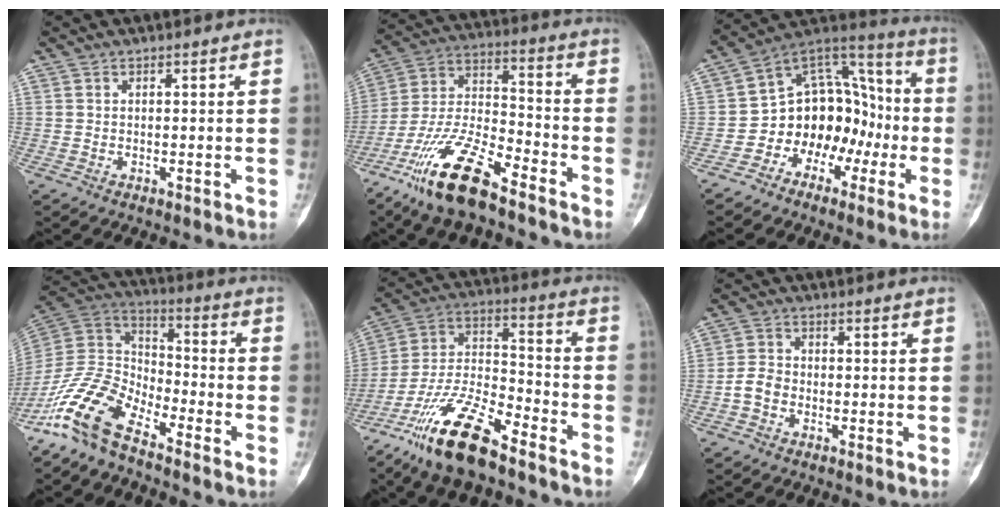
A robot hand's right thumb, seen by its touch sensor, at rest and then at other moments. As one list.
[{"total": 16.3, "force": [-11.3, 4.6, 10.9], "torque": [-0.215, 0.063, -0.214]}, {"total": 15.4, "force": [-4.7, 11.6, 8.9], "torque": [-0.068, 0.096, -0.085]}, {"total": 13.0, "force": [-9.7, 5.3, 6.9], "torque": [-0.133, 0.077, -0.201]}, {"total": 17.2, "force": [-12.2, 5.1, 11.0], "torque": [-0.207, 0.070, -0.226]}, {"total": 3.6, "force": [-1.3, 2.7, 1.9], "torque": [-0.033, 0.013, -0.031]}]